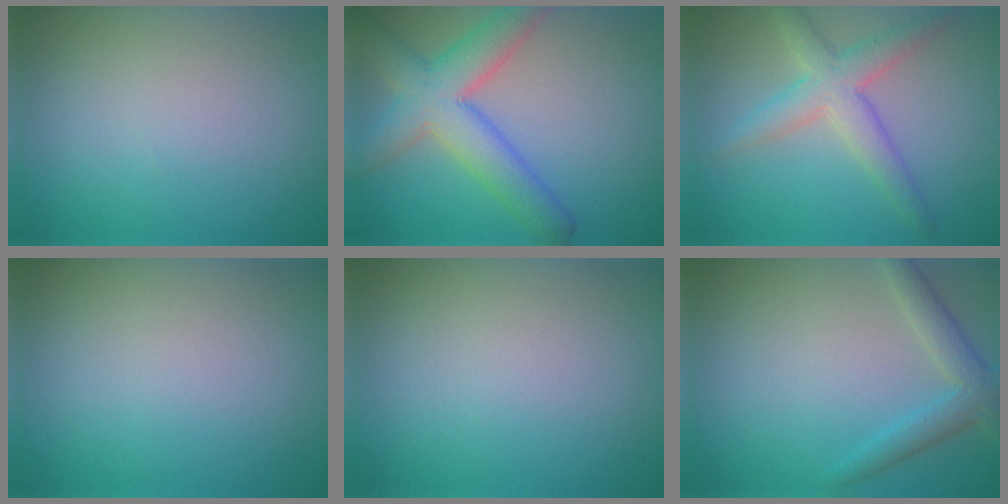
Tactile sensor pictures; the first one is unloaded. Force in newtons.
{"total": 6.8, "press": 6.8, "slide": 0.3}
{"total": 4.2, "press": 4.2, "slide": 0.2}
{"total": 0.0}
{"total": 0.0}
{"total": 3.1, "press": 3.1, "slide": 0.2}